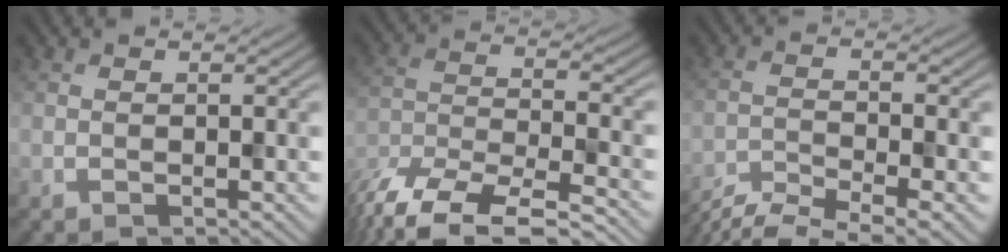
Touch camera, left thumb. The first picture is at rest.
{"total": 11.7, "force": [-9.8, 3.1, 5.7], "torque": [-0.123, -0.014, -0.180]}
{"total": 7.1, "force": [-5.9, 1.2, 3.7], "torque": [-0.075, -0.009, -0.110]}